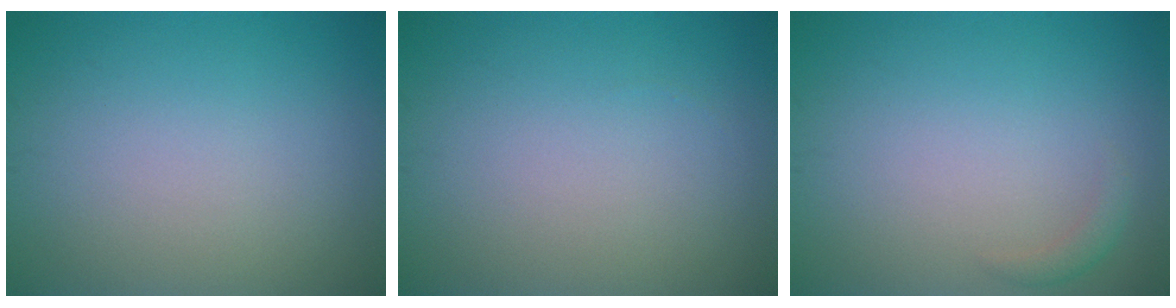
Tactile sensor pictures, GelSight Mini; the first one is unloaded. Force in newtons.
{"total": 0.0}
{"total": 1.0, "press": 1.0, "slide": 0.0}